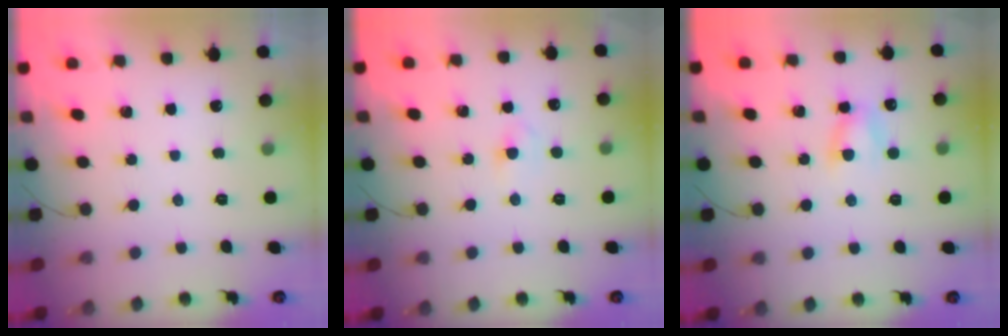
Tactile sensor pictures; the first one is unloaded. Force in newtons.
{"total": 2.1, "press": 1.9, "slide": 0.9}
{"total": 5.6, "press": 5.4, "slide": 1.5}